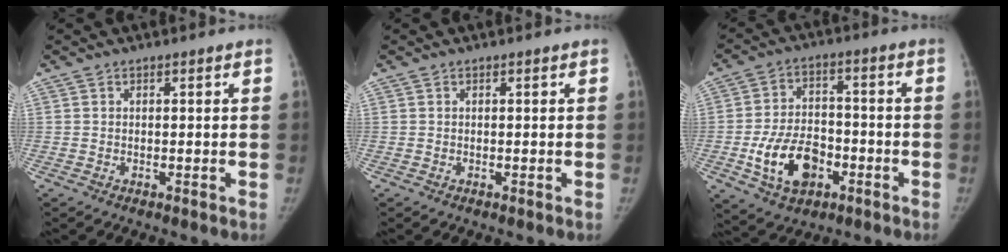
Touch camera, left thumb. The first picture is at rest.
{"total": 0.0}
{"total": 12.7, "force": [-4.6, 8.3, 8.4], "torque": [-0.131, 0.023, -0.076]}